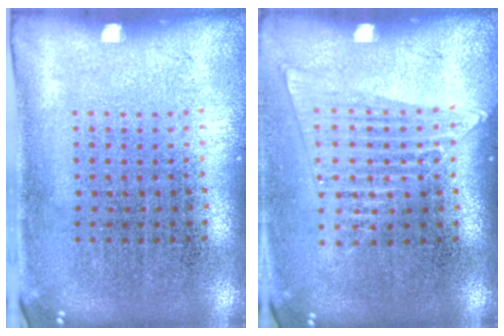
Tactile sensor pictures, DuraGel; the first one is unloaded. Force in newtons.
{"total": 1.3, "press": 1.2, "slide": 0.5}